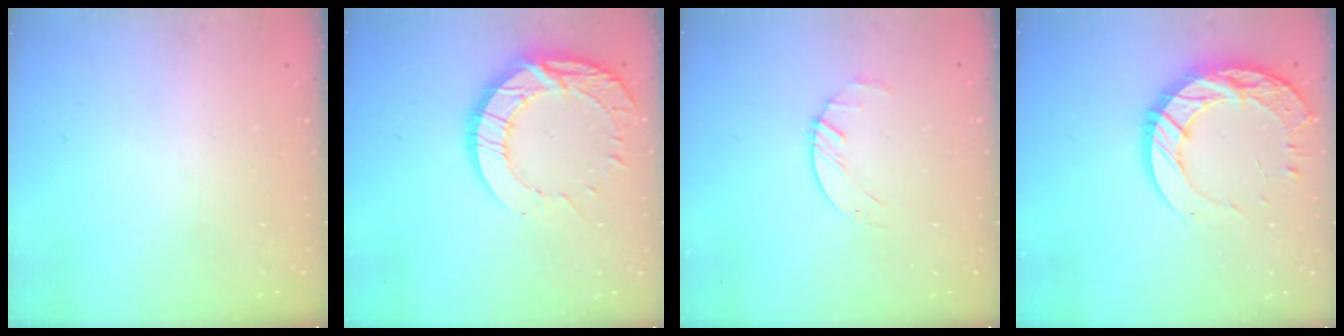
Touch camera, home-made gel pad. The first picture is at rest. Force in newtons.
{"total": 15.2, "press": 15.2, "slide": 1.2}
{"total": 2.2, "press": 2.2, "slide": 0.4}
{"total": 16.1, "press": 16.0, "slide": 1.2}